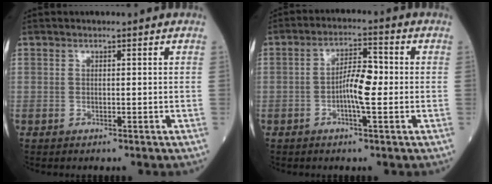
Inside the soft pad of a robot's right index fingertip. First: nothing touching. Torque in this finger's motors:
{"motor_torque": [0.11, 0.02, 0.04, 0.01]}